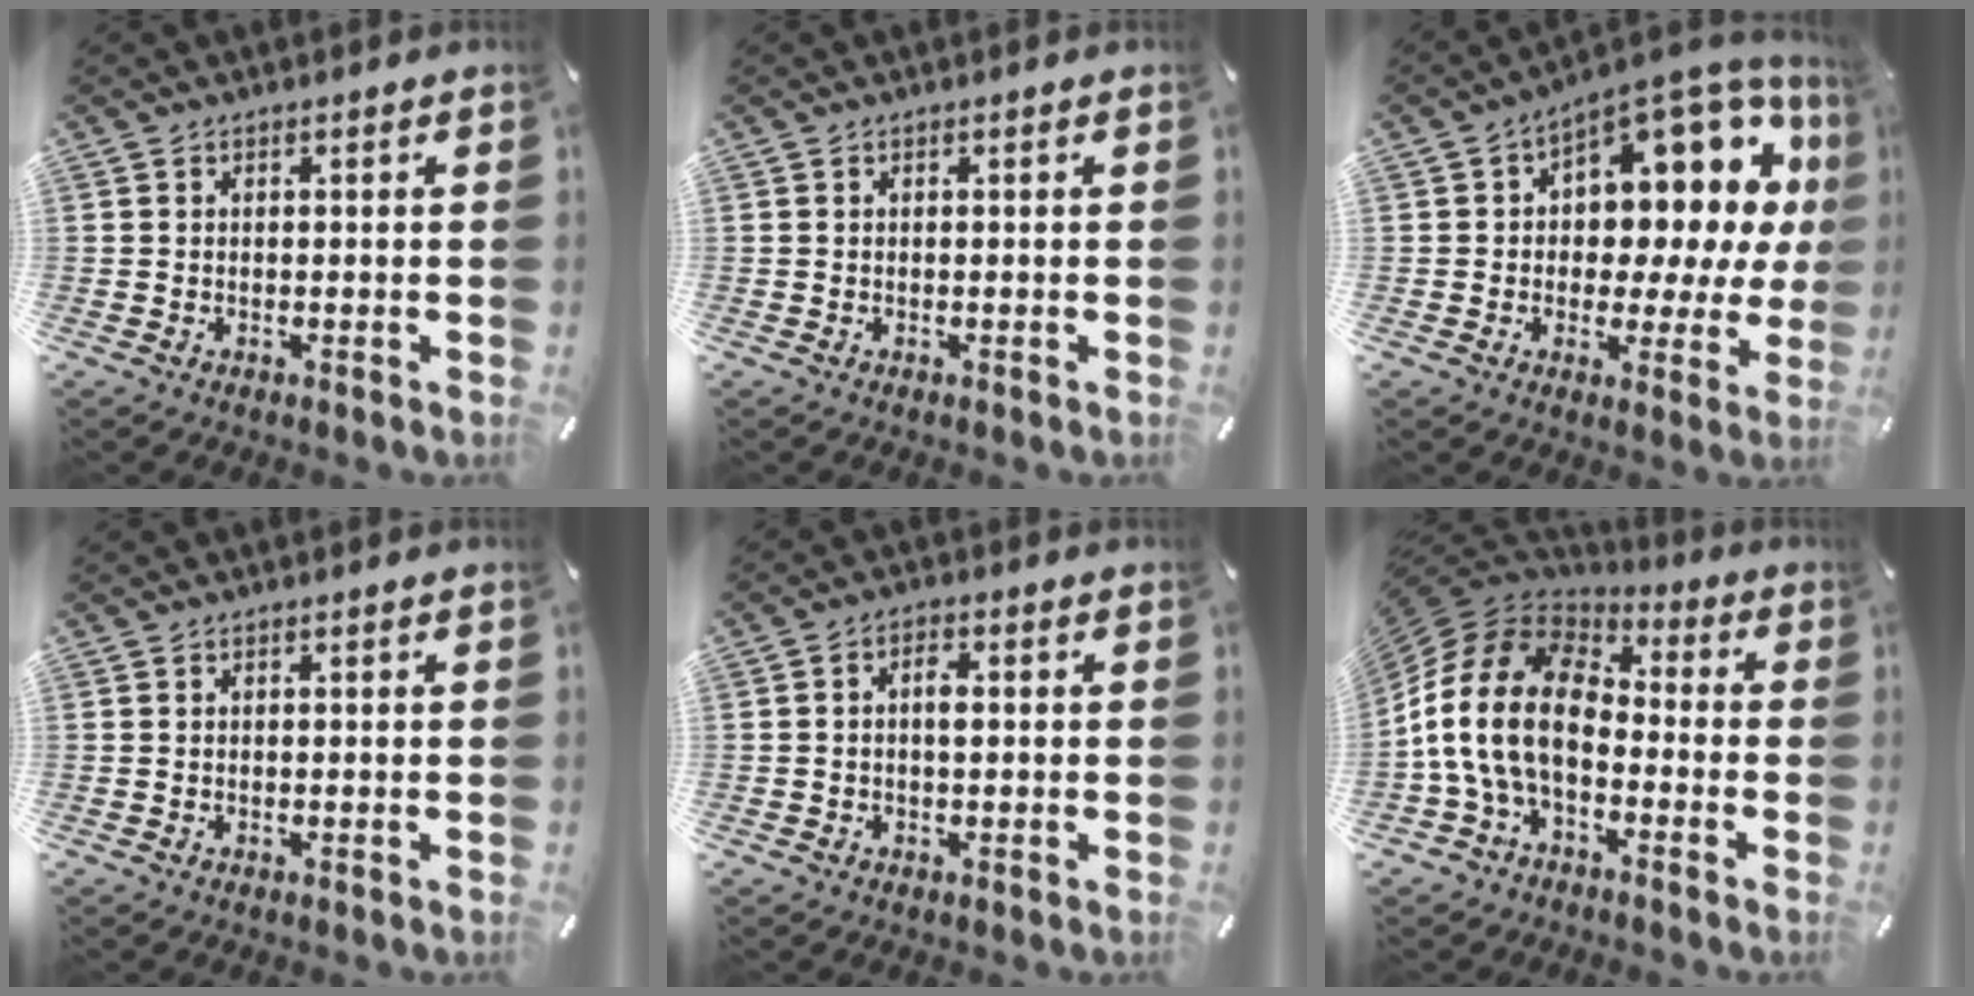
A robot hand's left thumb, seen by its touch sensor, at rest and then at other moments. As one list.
[{"total": 0.0}, {"total": 11.4, "force": [5.8, 7.4, 6.3], "torque": [-0.073, -0.075, 0.100]}, {"total": 0.0}, {"total": 2.8, "force": [0.0, 1.6, 2.3], "torque": [-0.038, 0.003, -0.004]}, {"total": 16.6, "force": [-4.0, 10.9, 11.9], "torque": [-0.257, 0.026, -0.075]}]